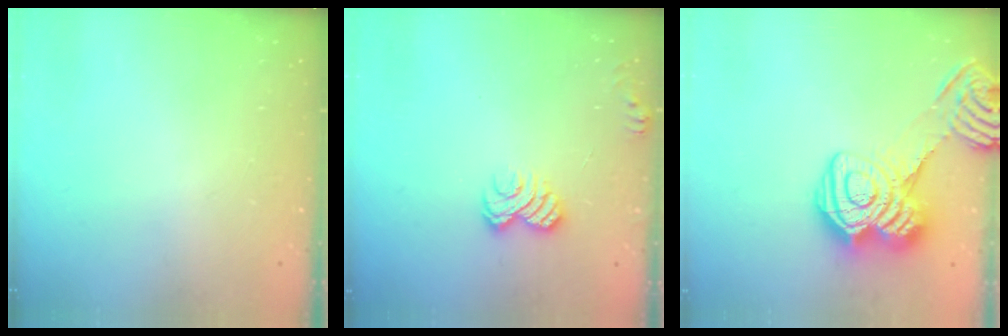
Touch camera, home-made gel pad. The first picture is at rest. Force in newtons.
{"total": 6.0, "press": 5.8, "slide": 1.3}
{"total": 16.9, "press": 16.8, "slide": 1.2}